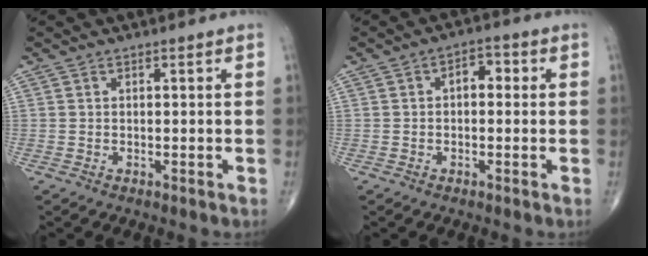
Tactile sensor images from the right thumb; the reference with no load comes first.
{"total": 3.8, "force": [0.3, 2.4, 3.0], "torque": [-0.026, 0.013, -0.004]}